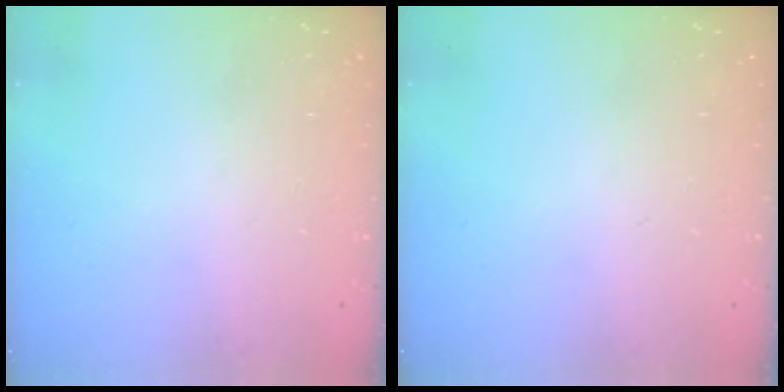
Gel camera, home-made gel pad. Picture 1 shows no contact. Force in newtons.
{"total": 0.0}